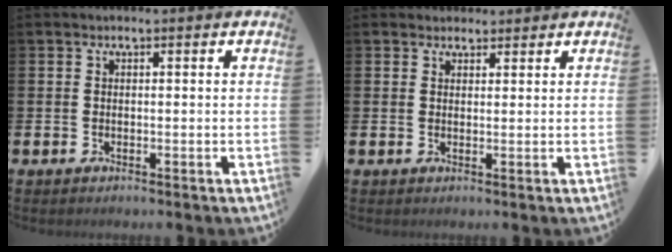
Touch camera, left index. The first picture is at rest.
{"total": 2.3, "force": [2.1, 0.9, -0.1], "torque": [0.008, -0.005, 0.039]}